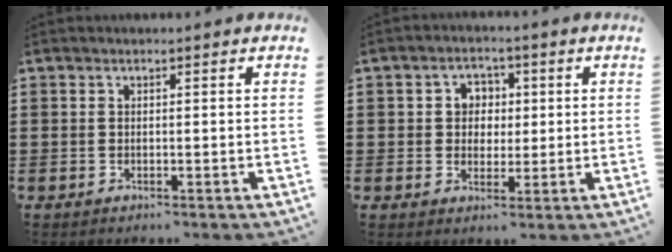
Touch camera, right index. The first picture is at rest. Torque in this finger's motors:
{"motor_torque": [0.14, -0.01, 0.07, 0.01]}